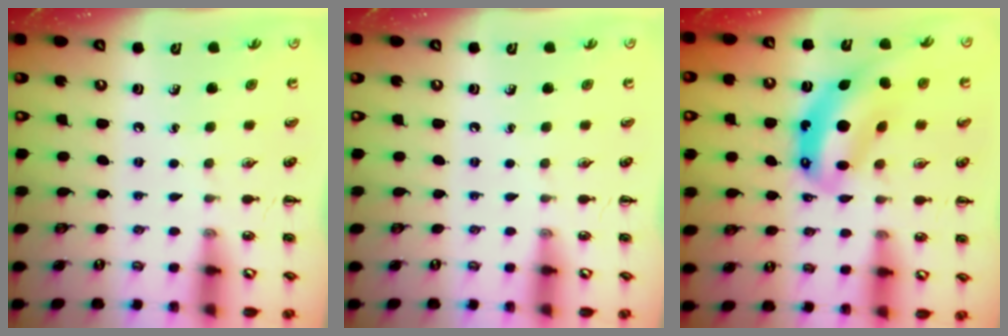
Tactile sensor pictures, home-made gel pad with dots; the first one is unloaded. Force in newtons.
{"total": 0.0}
{"total": 11.8, "press": 11.4, "slide": 3.1}